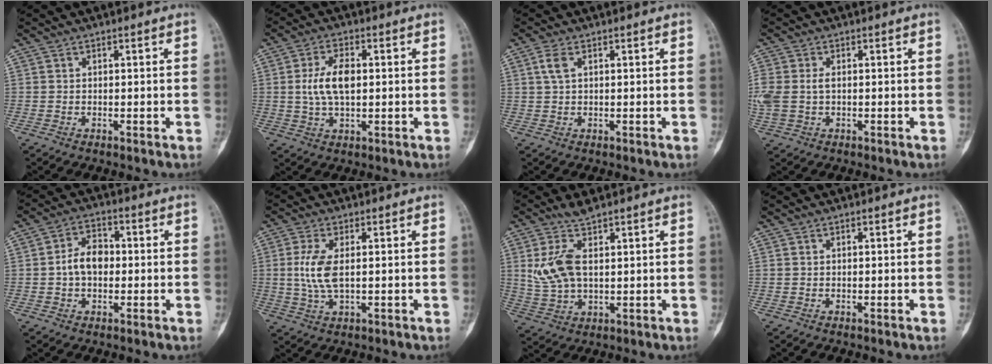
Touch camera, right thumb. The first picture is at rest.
{"total": 7.6, "force": [0.7, 3.9, 6.5], "torque": [-0.129, 0.005, 0.011]}
{"total": 2.6, "force": [1.0, 1.3, 2.0], "torque": [-0.052, 0.011, 0.023]}
{"total": 6.6, "force": [-0.1, 4.4, 4.9], "torque": [-0.139, 0.011, 0.003]}
{"total": 6.8, "force": [-0.3, 4.8, 4.9], "torque": [-0.072, 0.020, -0.013]}
{"total": 6.7, "force": [0.5, 2.9, 6.0], "torque": [-0.142, -0.003, 0.010]}
{"total": 8.9, "force": [3.1, 4.3, 7.2], "torque": [-0.160, -0.005, 0.070]}
{"total": 0.0}